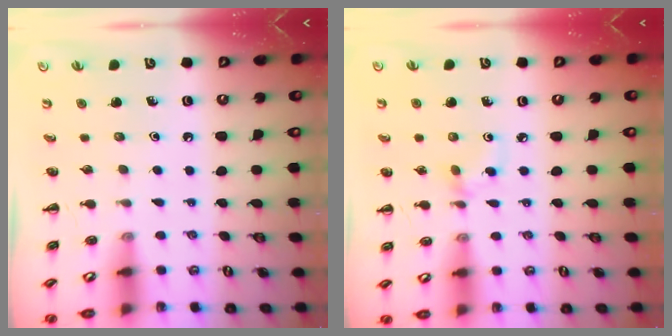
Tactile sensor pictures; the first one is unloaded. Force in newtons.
{"total": 3.5, "press": 3.2, "slide": 1.3}